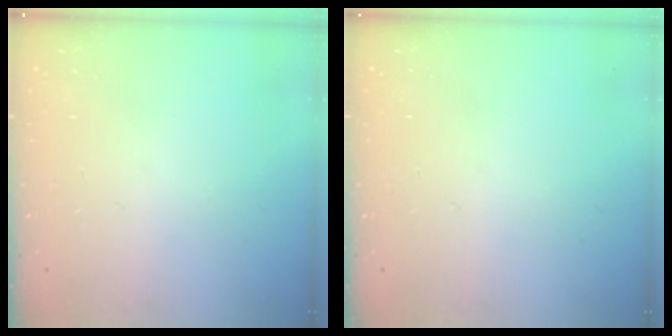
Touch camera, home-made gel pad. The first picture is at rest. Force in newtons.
{"total": 0.0}